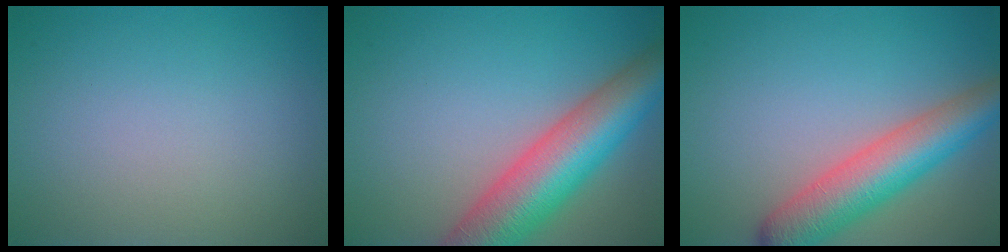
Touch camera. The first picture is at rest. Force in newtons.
{"total": 9.8, "press": 9.8, "slide": 0.4}
{"total": 6.8, "press": 6.8, "slide": 0.4}